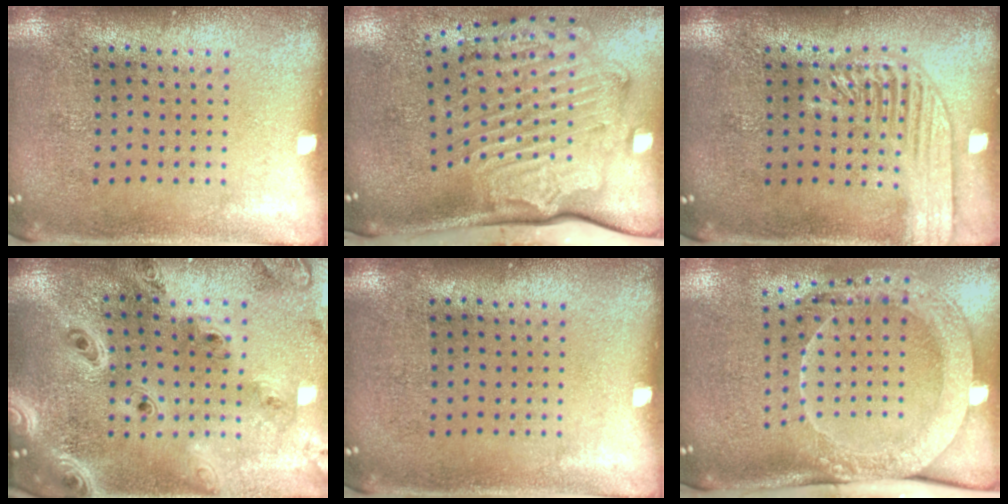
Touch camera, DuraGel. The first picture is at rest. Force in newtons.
{"total": 2.6, "press": 2.2, "slide": 1.4}
{"total": 3.0, "press": 3.0, "slide": 0.3}
{"total": 2.7, "press": 2.4, "slide": 1.3}
{"total": 0.0}
{"total": 2.2, "press": 2.1, "slide": 0.7}